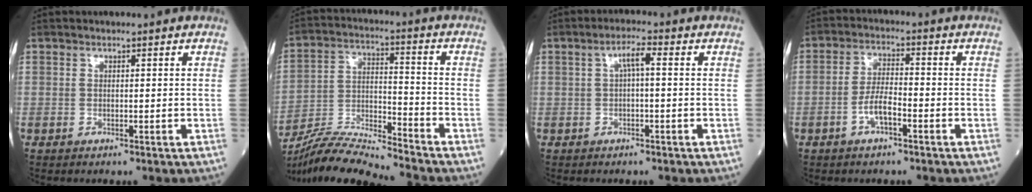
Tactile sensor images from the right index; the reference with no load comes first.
{"total": 11.9, "force": [-11.4, -1.2, 3.0], "torque": [-0.057, 0.005, -0.215]}
{"total": 3.0, "force": [0.4, 0.5, 2.9], "torque": [-0.052, 0.010, 0.007]}
{"total": 4.6, "force": [-2.0, 1.3, 3.9], "torque": [-0.079, 0.010, -0.041]}